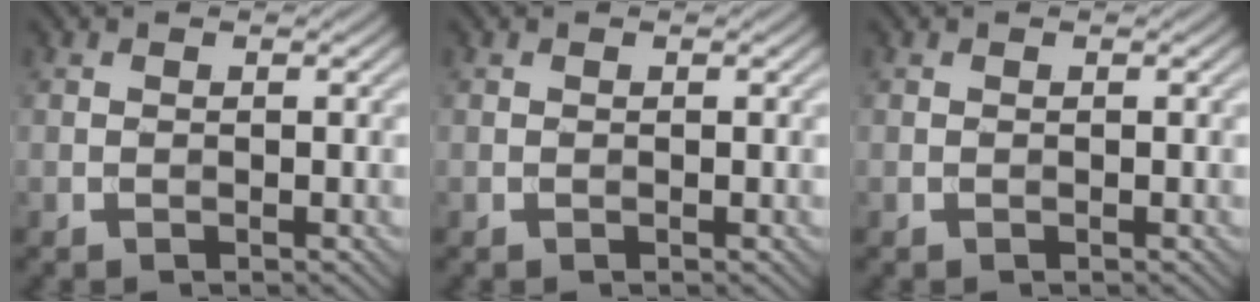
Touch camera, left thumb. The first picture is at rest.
{"total": 0.0}
{"total": 0.0}